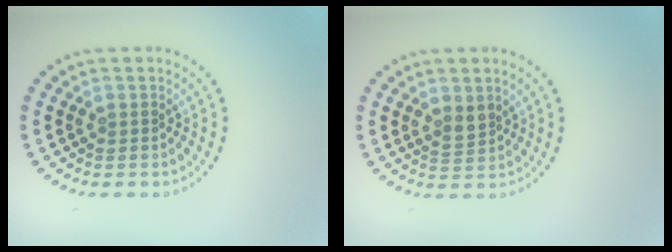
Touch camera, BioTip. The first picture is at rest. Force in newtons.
{"total": 1.6, "press": 1.4, "slide": 0.8}